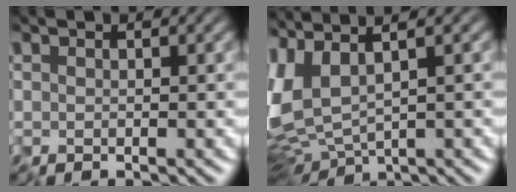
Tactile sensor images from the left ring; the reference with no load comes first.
{"total": 6.2, "force": [0.8, 2.2, 5.7], "torque": [-0.137, -0.007, 0.024]}